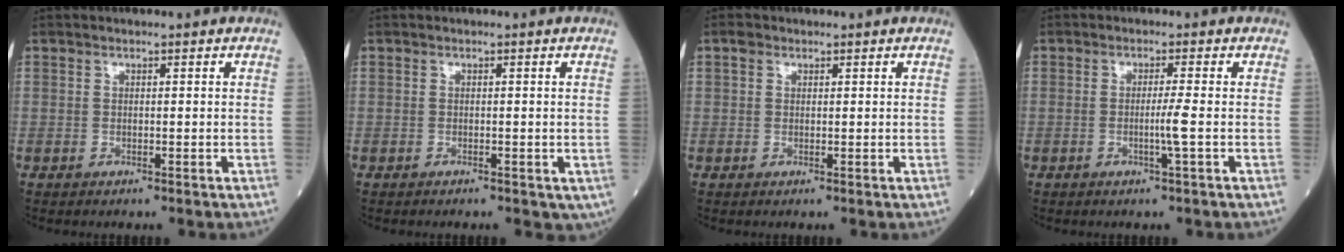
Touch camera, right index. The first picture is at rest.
{"total": 2.3, "force": [-1.2, 1.2, 1.6], "torque": [-0.013, -0.001, -0.016]}
{"total": 1.0, "force": [0.5, 0.8, 0.4], "torque": [-0.008, 0.008, 0.008]}
{"total": 2.4, "force": [-0.5, -0.7, 2.3], "torque": [-0.047, -0.003, -0.008]}